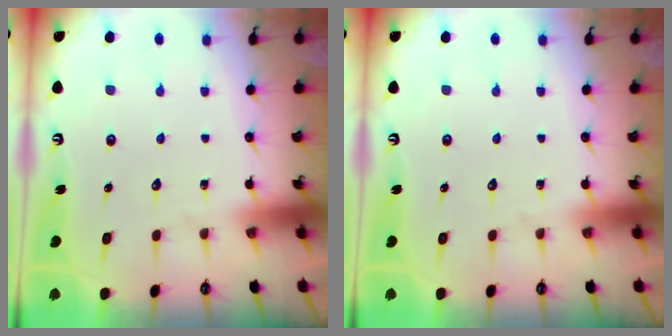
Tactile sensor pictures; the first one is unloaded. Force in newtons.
{"total": 0.0}